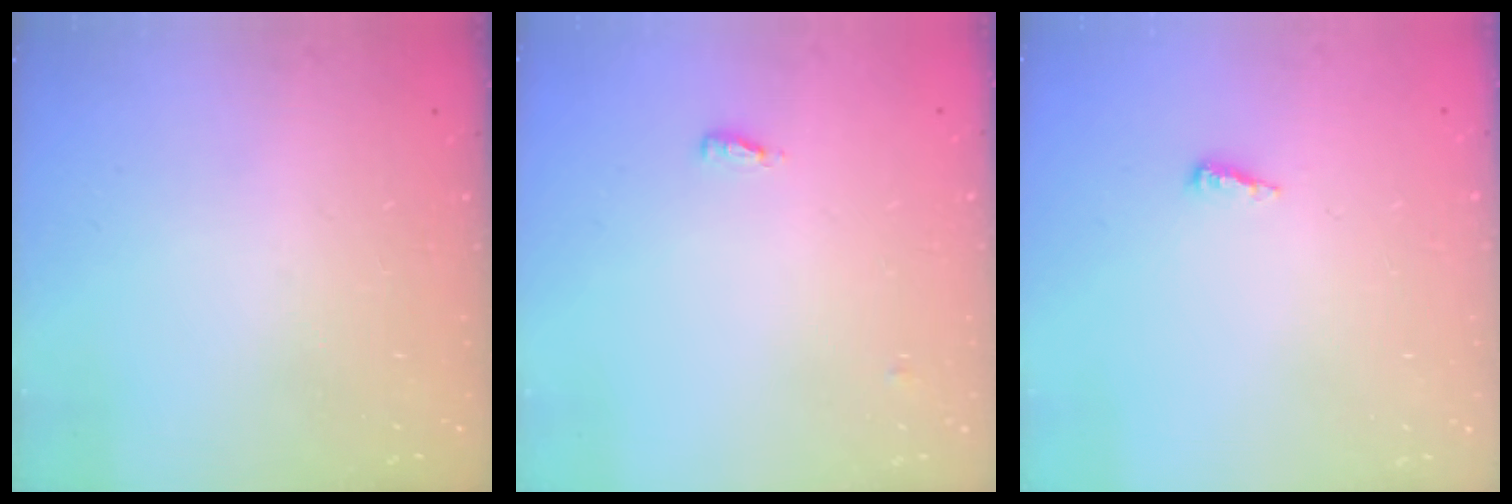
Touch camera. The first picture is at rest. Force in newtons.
{"total": 3.4, "press": 3.2, "slide": 1.2}
{"total": 2.5, "press": 2.5, "slide": 0.2}